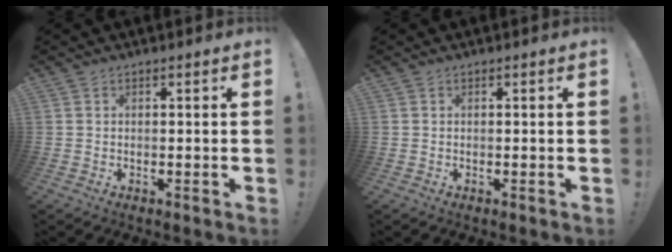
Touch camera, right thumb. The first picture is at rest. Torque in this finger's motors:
{"motor_torque": [0.01, 0.01, 0.00, 0.00, 0.01]}